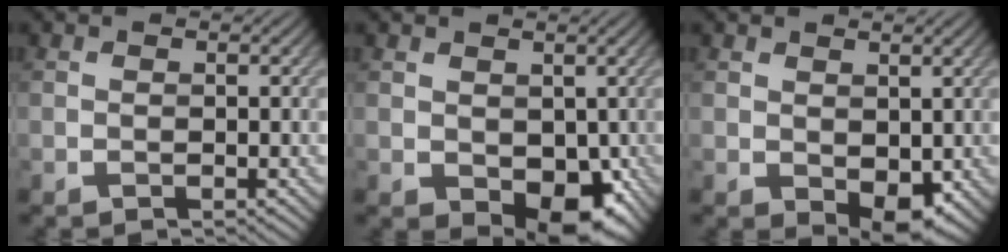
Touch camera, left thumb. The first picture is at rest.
{"total": 6.4, "force": [-1.2, 4.3, 4.6], "torque": [-0.078, -0.025, -0.008]}
{"total": 4.1, "force": [-0.1, 2.6, 3.1], "torque": [-0.051, -0.016, 0.009]}